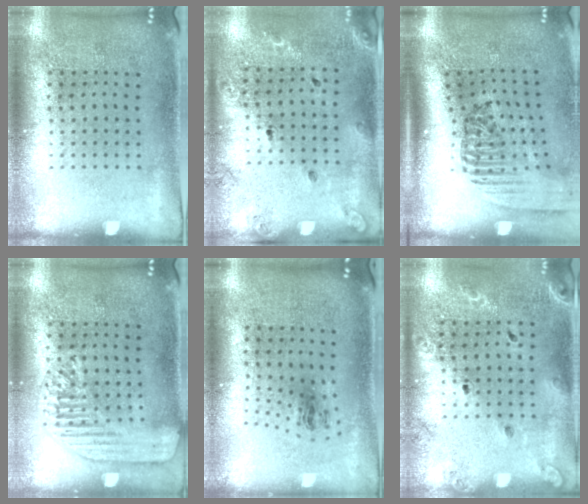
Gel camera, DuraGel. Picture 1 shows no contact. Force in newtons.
{"total": 1.3, "press": 1.3, "slide": 0.3}
{"total": 2.3, "press": 1.6, "slide": 1.7}
{"total": 1.6, "press": 1.5, "slide": 0.6}
{"total": 0.9, "press": 0.4, "slide": 0.9}
{"total": 1.5, "press": 1.5, "slide": 0.1}